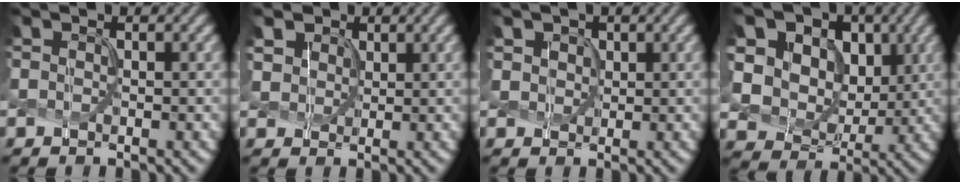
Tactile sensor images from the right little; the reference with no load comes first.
{"total": 4.0, "force": [2.5, 2.8, 1.3], "torque": [-0.057, 0.005, 0.052]}
{"total": 2.0, "force": [1.2, 1.5, 0.5], "torque": [-0.018, 0.001, 0.027]}
{"total": 16.3, "force": [6.3, 12.9, 7.7], "torque": [-0.199, 0.023, 0.133]}